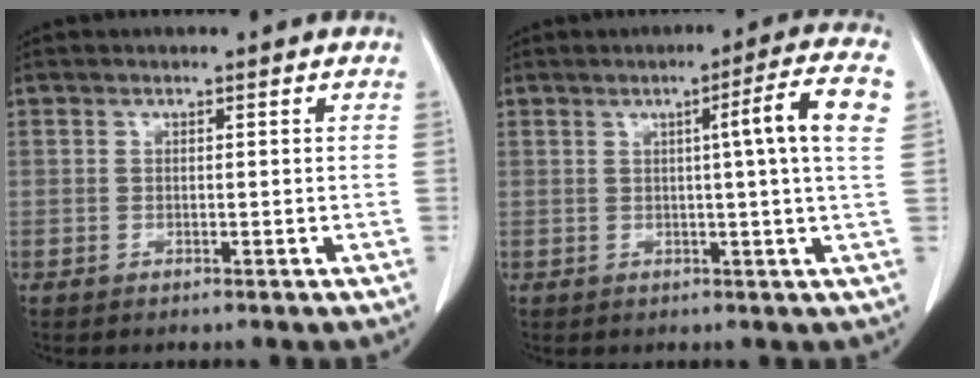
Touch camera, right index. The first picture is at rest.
{"total": 8.0, "force": [1.6, -1.4, 7.7], "torque": [-0.107, 0.006, 0.022]}